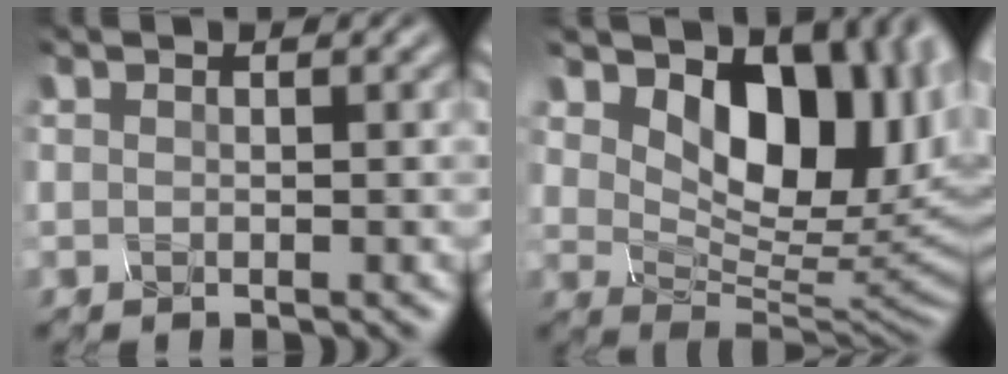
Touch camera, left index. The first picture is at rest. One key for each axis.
{"total": 9.1, "fx": 3.0, "fy": 5.6, "fz": 6.5, "tx": -0.108, "ty": -0.023, "tz": 0.064}